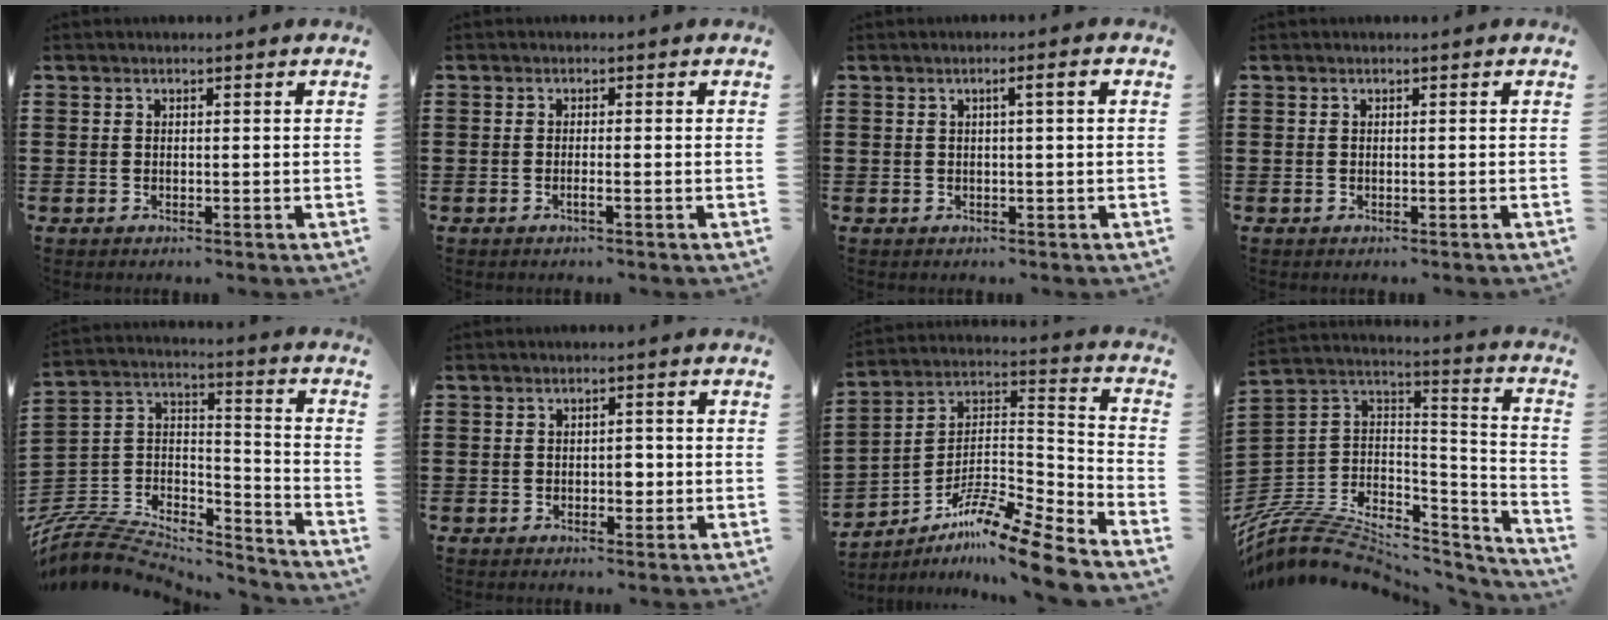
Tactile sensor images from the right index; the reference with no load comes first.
{"total": 1.2, "force": [-0.7, -0.1, 0.9], "torque": [-0.016, -0.005, -0.012]}
{"total": 2.0, "force": [0.2, -0.2, 2.0], "torque": [-0.033, -0.002, 0.002]}
{"total": 0.0}
{"total": 7.9, "force": [-6.9, 2.7, 2.5], "torque": [-0.066, 0.000, -0.142]}
{"total": 2.1, "force": [-0.2, 1.2, 1.7], "torque": [-0.024, -0.001, -0.007]}
{"total": 10.5, "force": [-8.8, 0.7, 5.8], "torque": [-0.103, 0.007, -0.177]}
{"total": 9.0, "force": [-6.7, 4.5, 4.1], "torque": [-0.091, 0.003, -0.129]}